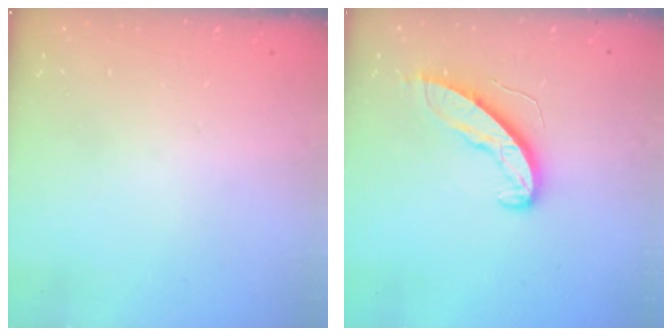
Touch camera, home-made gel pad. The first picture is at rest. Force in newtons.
{"total": 9.2, "press": 9.2, "slide": 0.5}